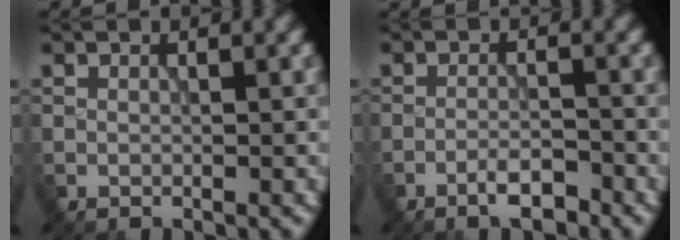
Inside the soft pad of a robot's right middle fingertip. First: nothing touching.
{"total": 2.5, "force": [-1.9, 0.4, 1.6], "torque": [-0.025, 0.006, -0.038]}